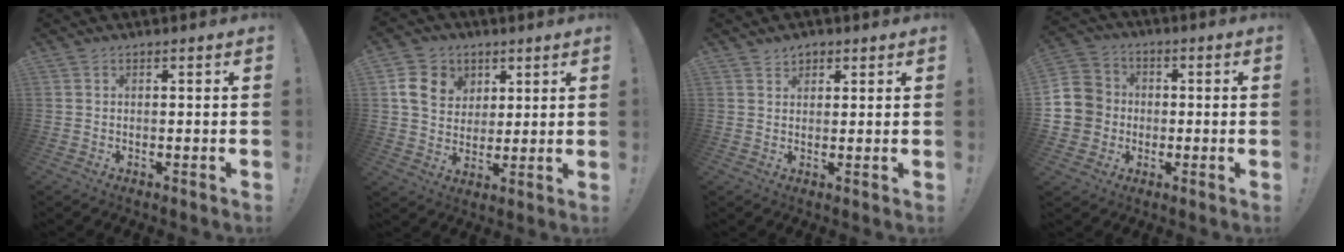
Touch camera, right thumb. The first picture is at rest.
{"total": 11.0, "force": [4.7, 9.0, 4.1], "torque": [-0.065, -0.016, 0.095]}
{"total": 2.4, "force": [1.6, 1.7, 0.4], "torque": [-0.003, -0.006, 0.029]}
{"total": 9.1, "force": [-1.0, 8.7, 2.3], "torque": [-0.041, 0.018, -0.012]}